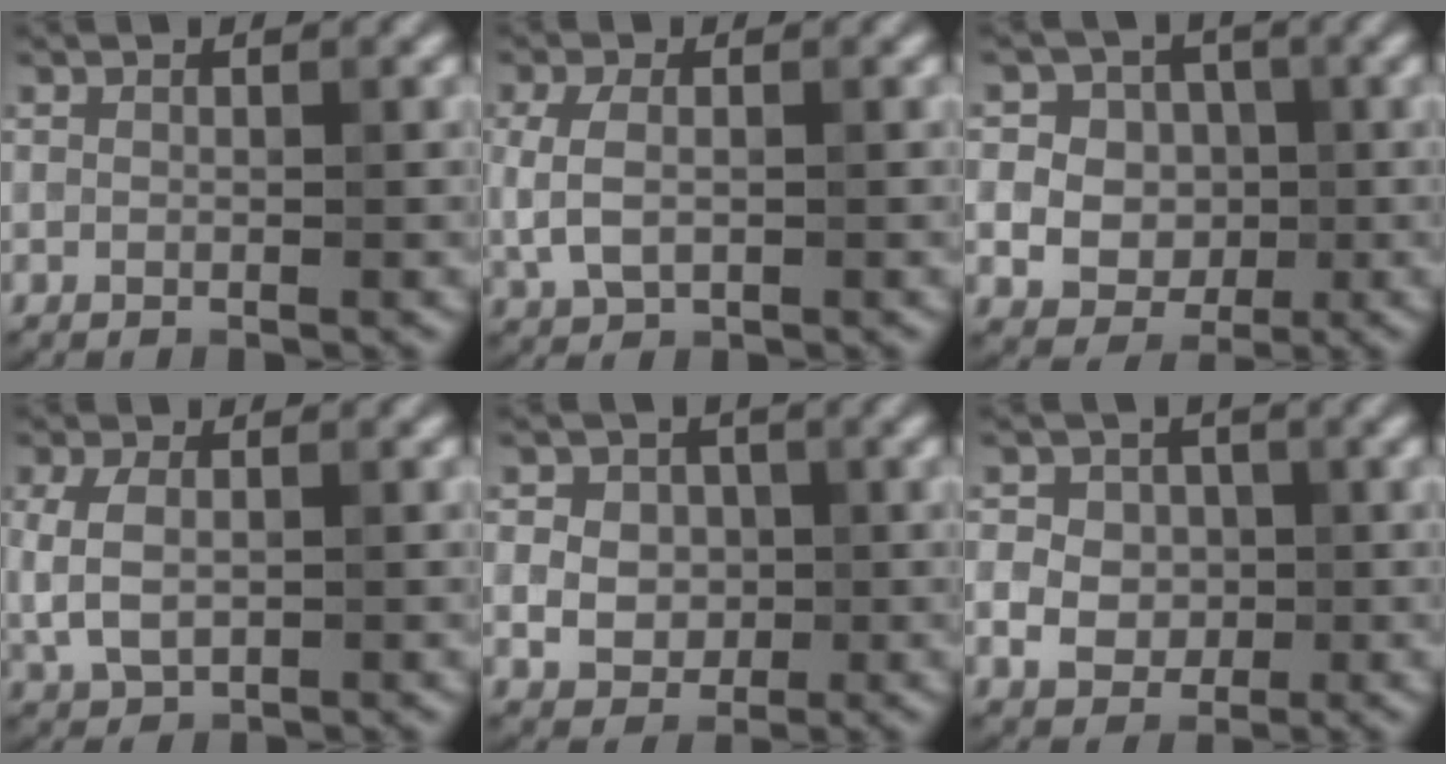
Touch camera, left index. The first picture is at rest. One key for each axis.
{"total": 3.1, "fx": 0.2, "fy": 1.9, "fz": 2.4, "tx": -0.059, "ty": 0.002, "tz": 0.004}
{"total": 7.3, "fx": 0.8, "fy": 6.6, "fz": 3.1, "tx": -0.050, "ty": 0.032, "tz": -0.007}
{"total": 3.5, "fx": 0.2, "fy": 2.2, "fz": 2.7, "tx": -0.063, "ty": 0.002, "tz": 0.007}
{"total": 5.4, "fx": 0.5, "fy": 4.7, "fz": 2.7, "tx": -0.030, "ty": 0.020, "tz": -0.011}
{"total": 4.0, "fx": -0.4, "fy": 3.6, "fz": 1.9, "tx": -0.017, "ty": 0.003, "tz": -0.020}